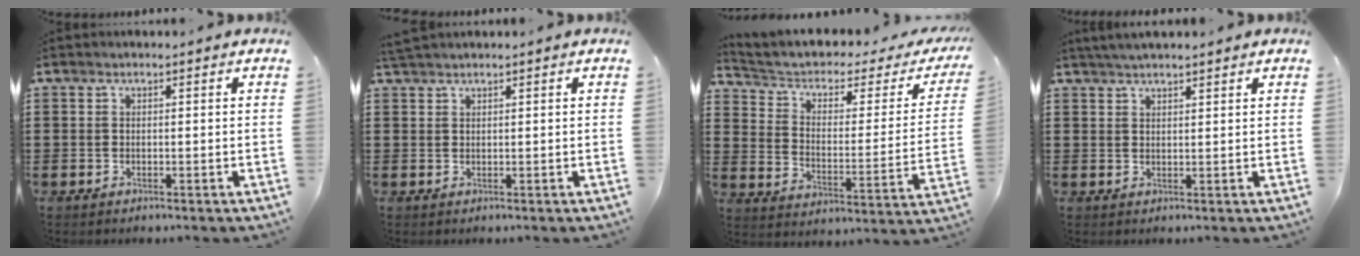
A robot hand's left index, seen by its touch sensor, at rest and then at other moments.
{"total": 1.3, "force": [1.3, 0.1, 0.5], "torque": [-0.012, 0.001, 0.025]}
{"total": 3.7, "force": [2.1, 1.9, 2.4], "torque": [-0.064, -0.020, 0.027]}
{"total": 2.3, "force": [2.2, 0.1, 0.8], "torque": [-0.020, 0.003, 0.041]}